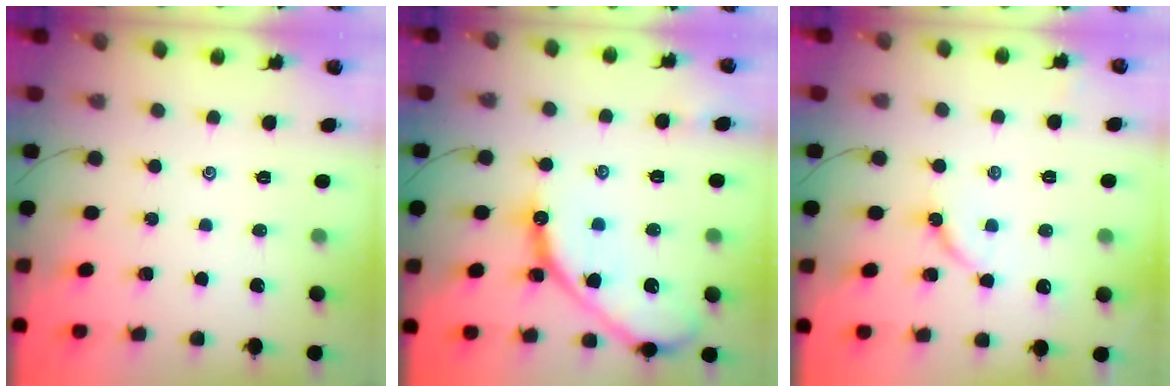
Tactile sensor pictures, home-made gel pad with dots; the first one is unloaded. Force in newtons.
{"total": 14.2, "press": 14.2, "slide": 1.2}
{"total": 5.0, "press": 5.0, "slide": 0.6}